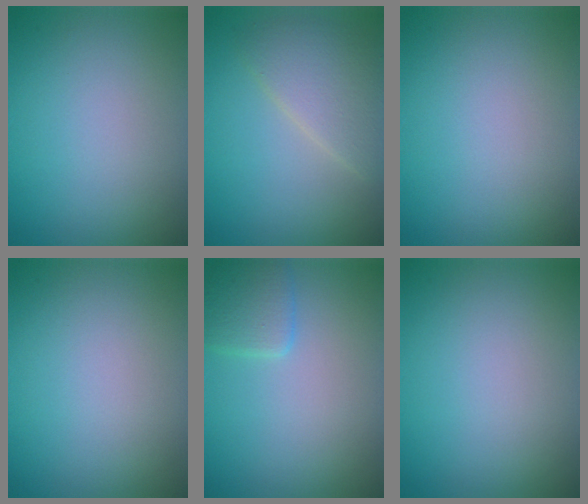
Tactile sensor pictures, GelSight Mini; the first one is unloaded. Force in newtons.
{"total": 3.8, "press": 3.8, "slide": 0.2}
{"total": 0.0}
{"total": 0.0}
{"total": 2.1, "press": 2.1, "slide": 0.1}
{"total": 0.0}